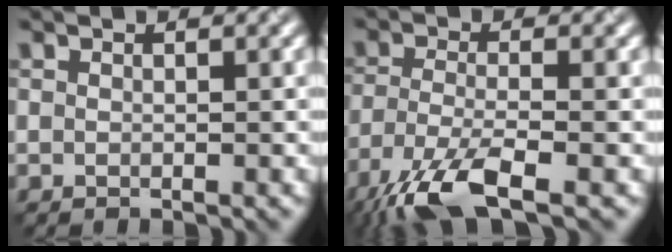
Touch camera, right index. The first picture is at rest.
{"total": 7.7, "force": [-5.2, 1.9, 5.3], "torque": [-0.123, -0.009, -0.105]}